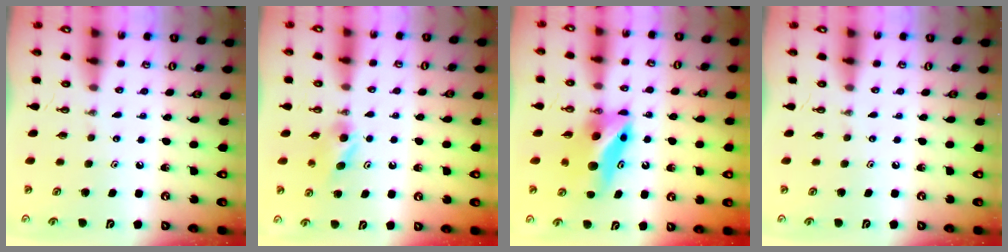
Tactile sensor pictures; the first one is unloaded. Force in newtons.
{"total": 4.7, "press": 4.6, "slide": 1.1}
{"total": 10.7, "press": 7.0, "slide": 8.1}
{"total": 0.0}